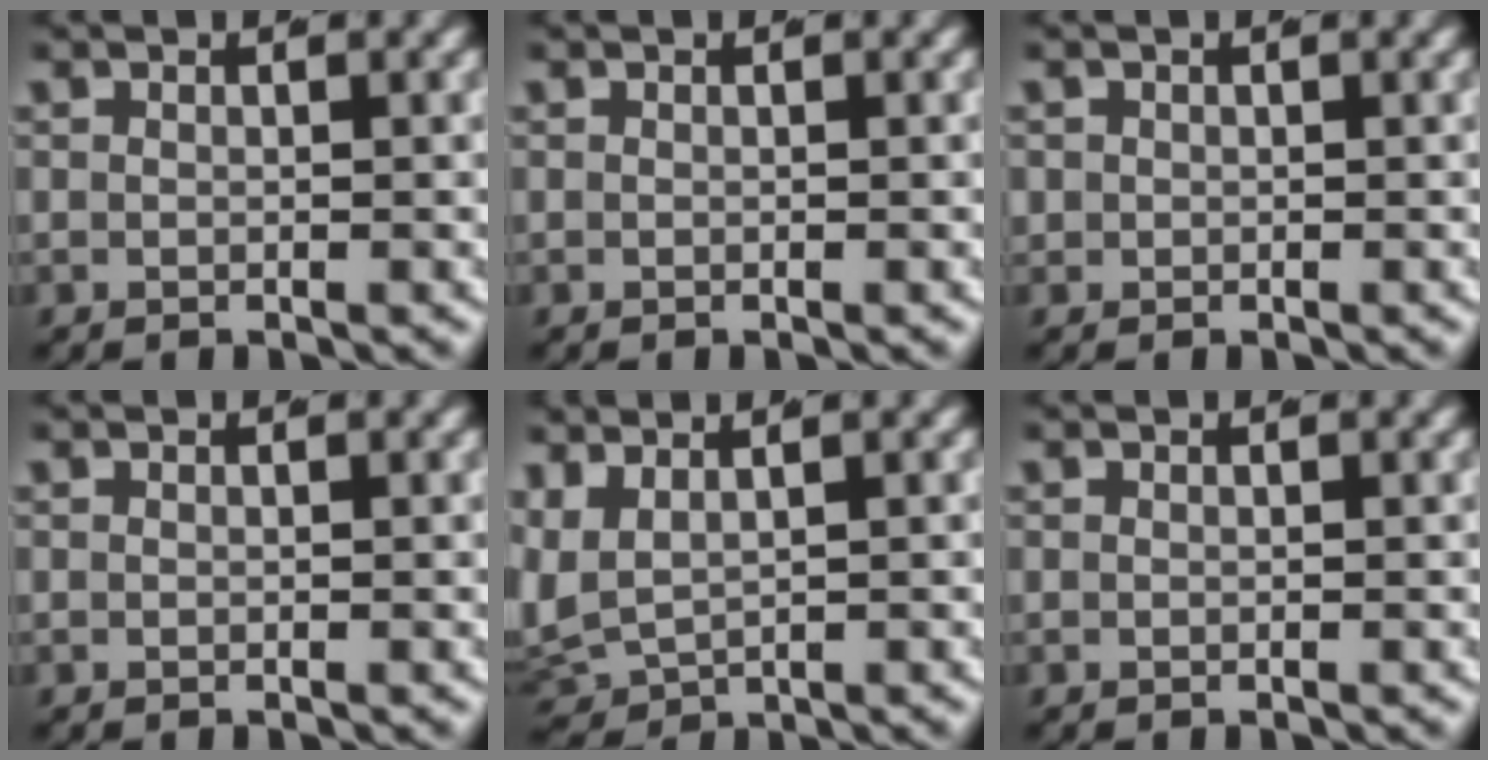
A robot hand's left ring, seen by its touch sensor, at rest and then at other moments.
{"total": 0.0}
{"total": 1.4, "force": [0.0, 1.4, 0.2], "torque": [-0.011, -0.010, 0.006]}
{"total": 0.0}
{"total": 6.7, "force": [0.8, 5.8, 3.3], "torque": [-0.116, -0.026, 0.028]}
{"total": 0.0}